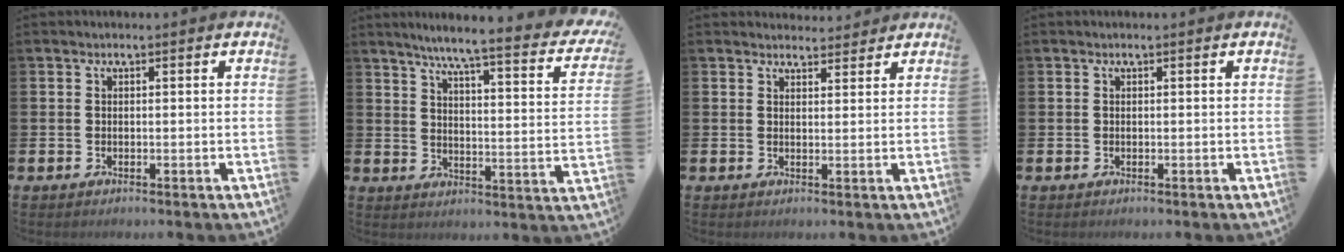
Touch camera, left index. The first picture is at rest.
{"total": 6.1, "force": [5.0, 0.3, 3.6], "torque": [-0.077, -0.046, 0.072]}
{"total": 2.7, "force": [2.6, 0.6, -0.2], "torque": [0.005, -0.015, 0.046]}
{"total": 0.0}